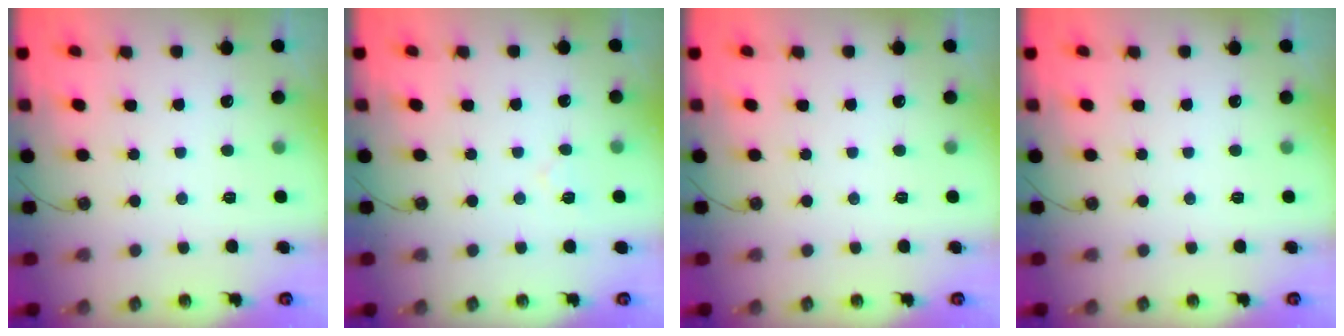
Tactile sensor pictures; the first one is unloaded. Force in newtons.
{"total": 4.7, "press": 4.2, "slide": 1.9}
{"total": 0.0}
{"total": 0.0}